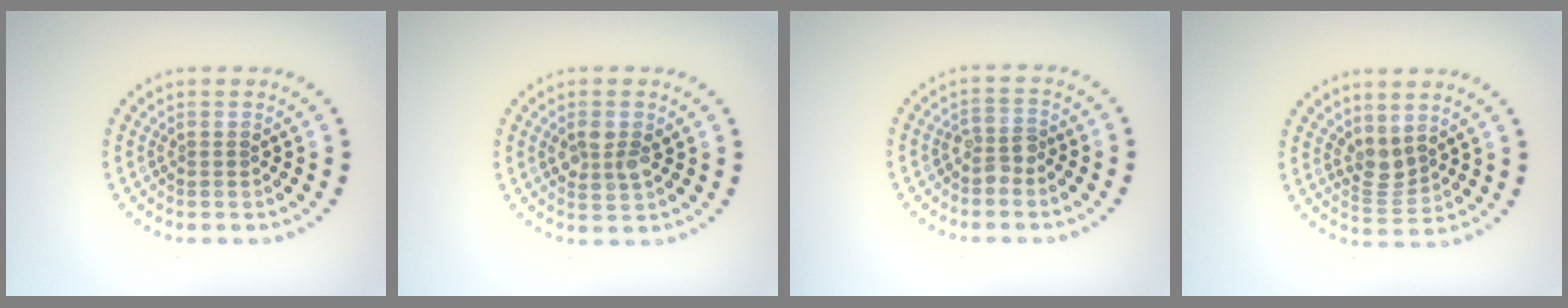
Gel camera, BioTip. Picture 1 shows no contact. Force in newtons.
{"total": 2.5, "press": 2.5, "slide": 0.5}
{"total": 1.8, "press": 1.6, "slide": 0.8}
{"total": 2.3, "press": 1.8, "slide": 1.4}